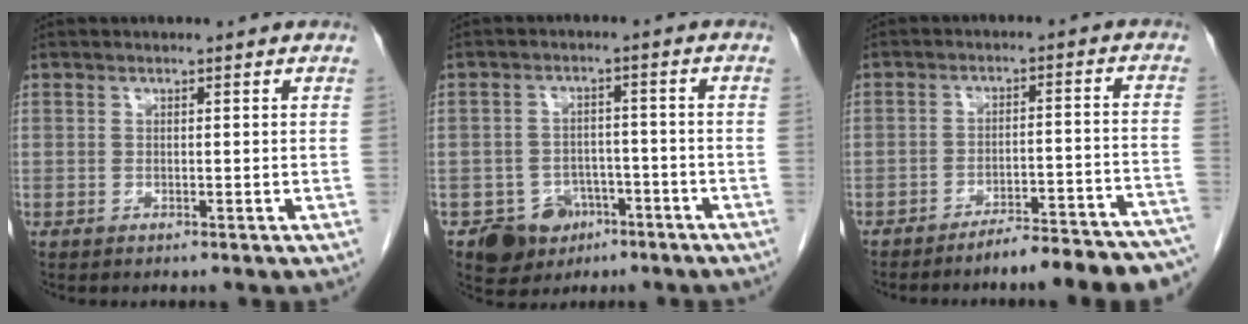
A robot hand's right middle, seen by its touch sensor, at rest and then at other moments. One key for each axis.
{"total": 6.7, "fx": -3.8, "fy": 5.2, "fz": 1.9, "tx": -0.033, "ty": 0.009, "tz": -0.049}
{"total": 14.3, "fx": -13.1, "fy": 0.5, "fz": 5.7, "tx": -0.047, "ty": 0.022, "tz": -0.172}